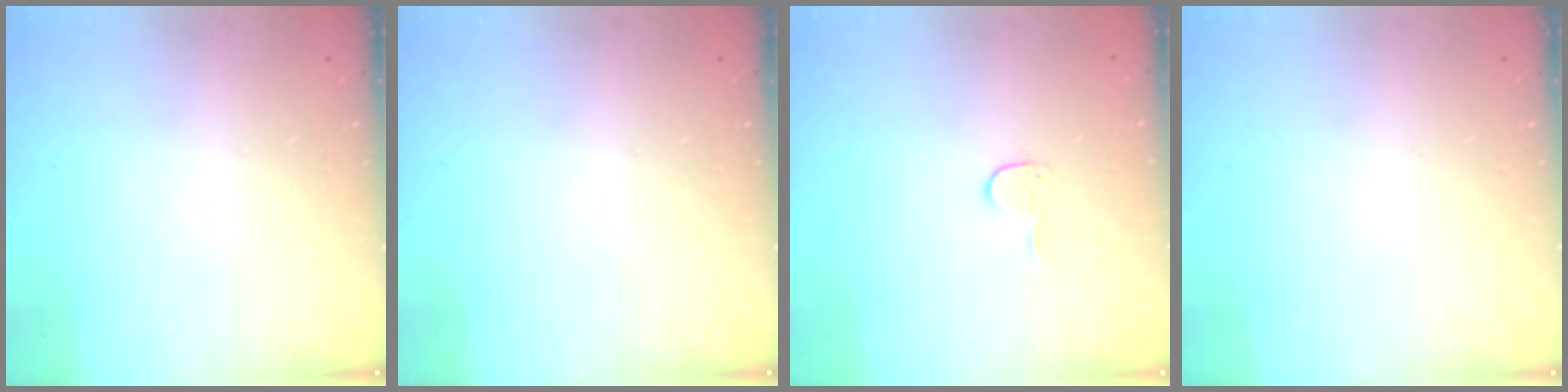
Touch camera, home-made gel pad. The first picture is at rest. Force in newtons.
{"total": 0.0}
{"total": 5.7, "press": 5.7, "slide": 0.2}
{"total": 0.0}